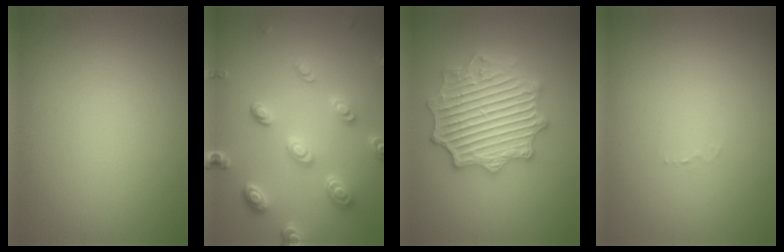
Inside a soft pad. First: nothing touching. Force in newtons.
{"total": 4.9, "press": 3.8, "slide": 3.1}
{"total": 6.7, "press": 6.6, "slide": 1.0}
{"total": 0.5, "press": 0.5, "slide": 0.1}